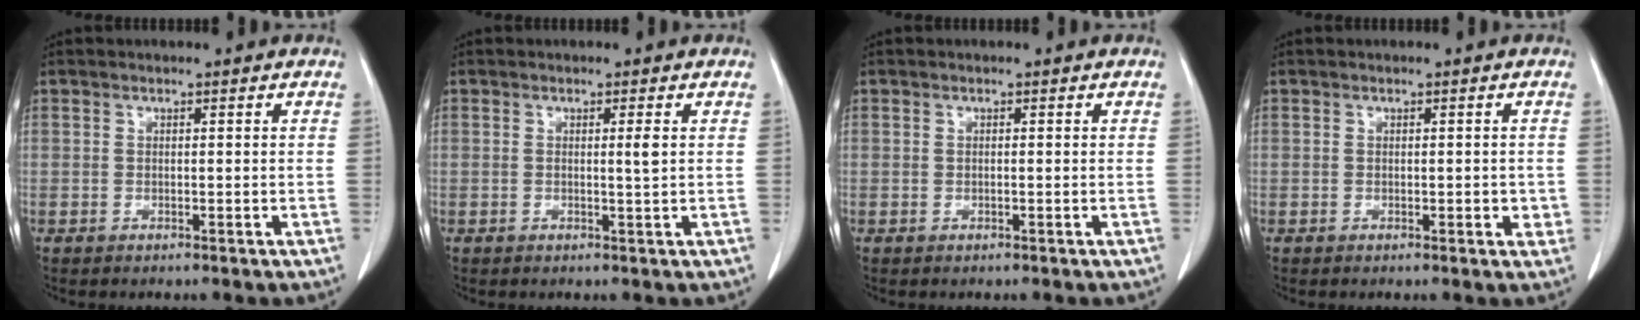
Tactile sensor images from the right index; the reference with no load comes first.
{"total": 1.5, "force": [0.3, -0.3, 1.4], "torque": [-0.026, -0.003, 0.003]}
{"total": 0.0}
{"total": 2.1, "force": [-0.1, 1.1, 1.7], "torque": [-0.019, 0.002, 0.002]}